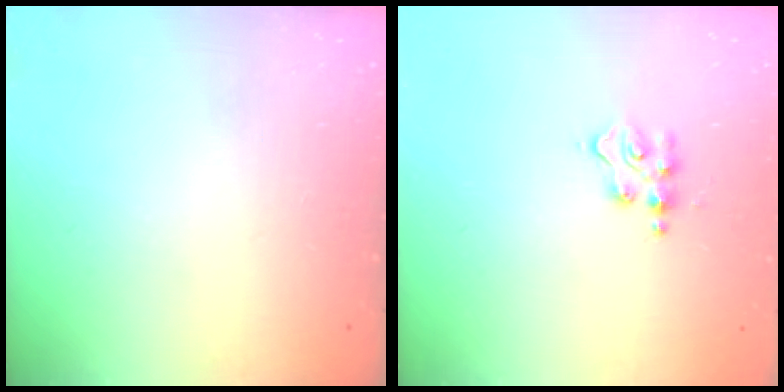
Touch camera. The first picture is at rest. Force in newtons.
{"total": 4.0, "press": 4.0, "slide": 0.4}